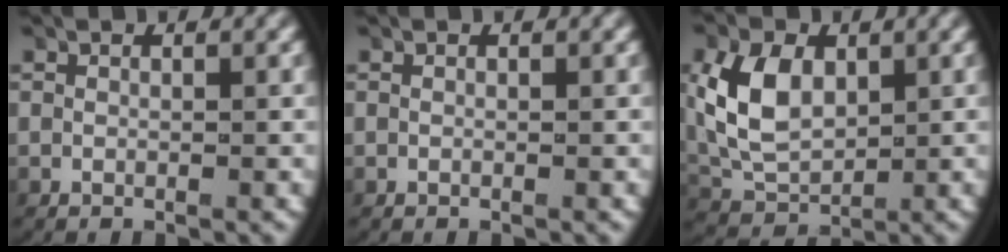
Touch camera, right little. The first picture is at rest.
{"total": 0.0}
{"total": 6.5, "force": [0.7, 4.8, 4.3], "torque": [-0.110, -0.015, 0.024]}